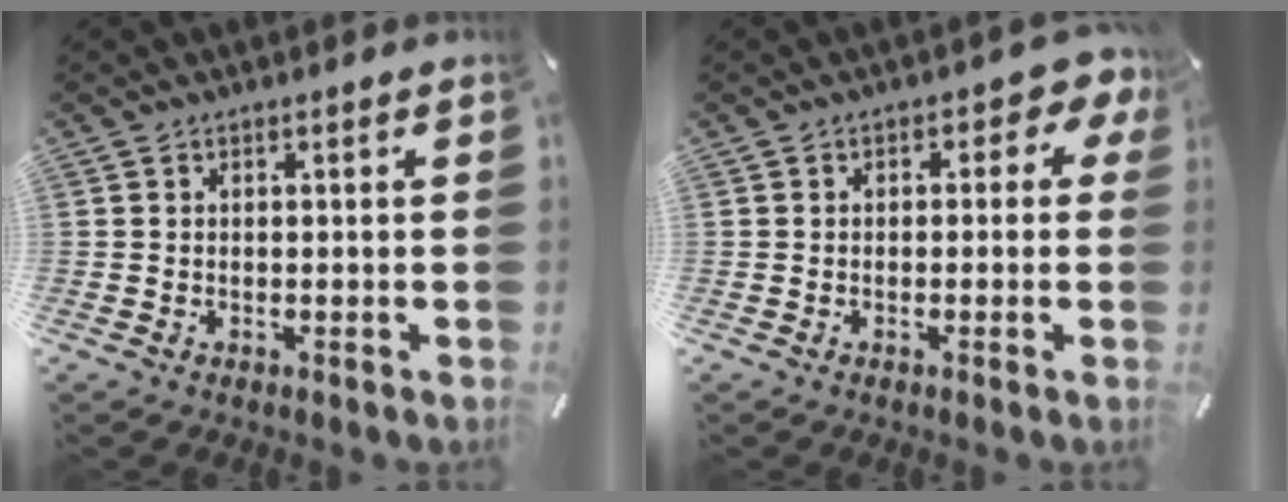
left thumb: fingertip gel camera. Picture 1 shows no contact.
{"total": 3.8, "force": [0.1, 2.4, 3.0], "torque": [-0.035, 0.005, -0.007]}